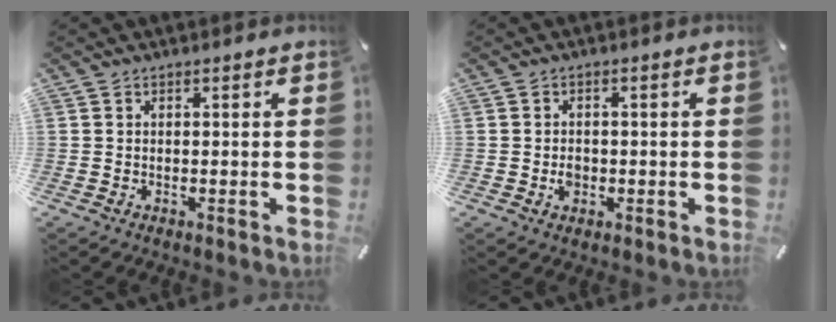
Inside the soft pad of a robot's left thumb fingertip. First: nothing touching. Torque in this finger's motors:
{"motor_torque": [0.49, 0.66, 0.03, 0.05, 0.01]}